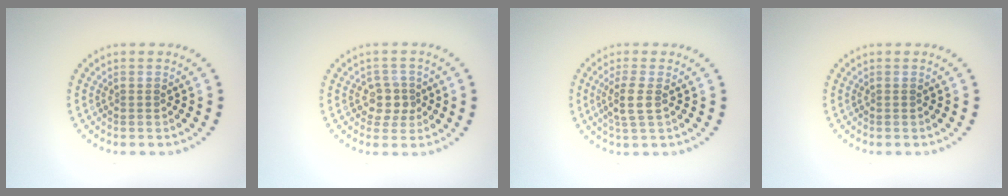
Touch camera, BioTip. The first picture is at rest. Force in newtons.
{"total": 2.4, "press": 2.1, "slide": 1.2}
{"total": 2.4, "press": 2.0, "slide": 1.3}
{"total": 0.0}